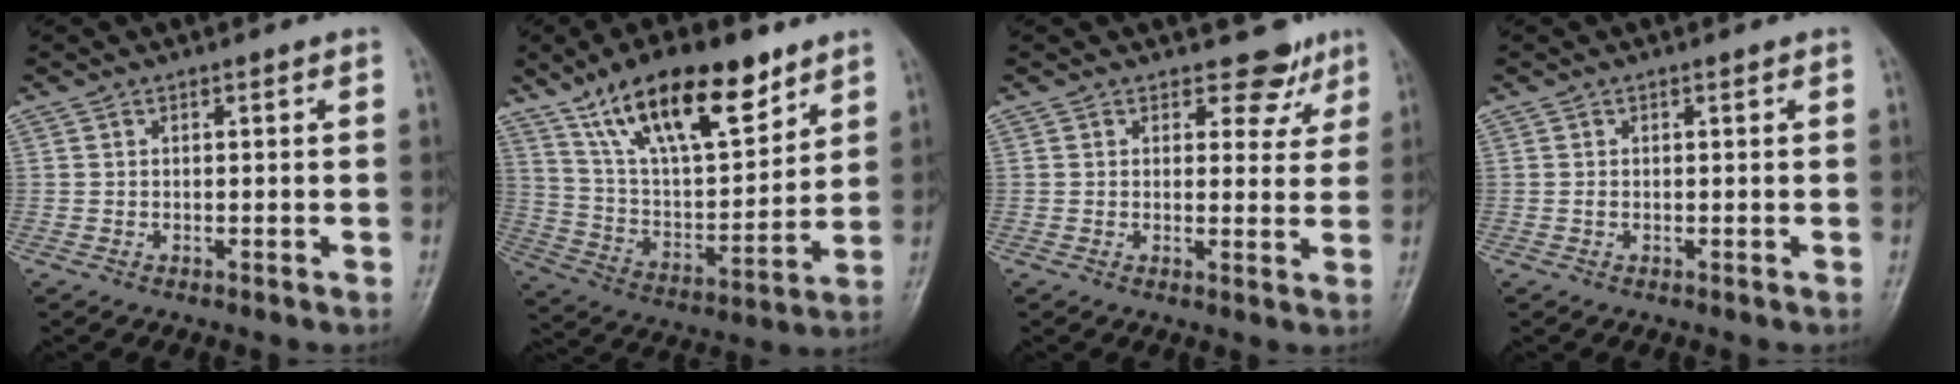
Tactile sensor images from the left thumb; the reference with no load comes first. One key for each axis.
{"total": 21.4, "fx": 13.4, "fy": 8.4, "fz": 14.4, "tx": -0.211, "ty": -0.047, "tz": 0.245}
{"total": 5.1, "fx": 3.8, "fy": 3.1, "fz": 1.2, "tx": 0.014, "ty": -0.026, "tz": 0.039}
{"total": 0.6, "fx": 0.1, "fy": 0.3, "fz": 0.5, "tx": -0.010, "ty": 0.003, "tz": 0.004}